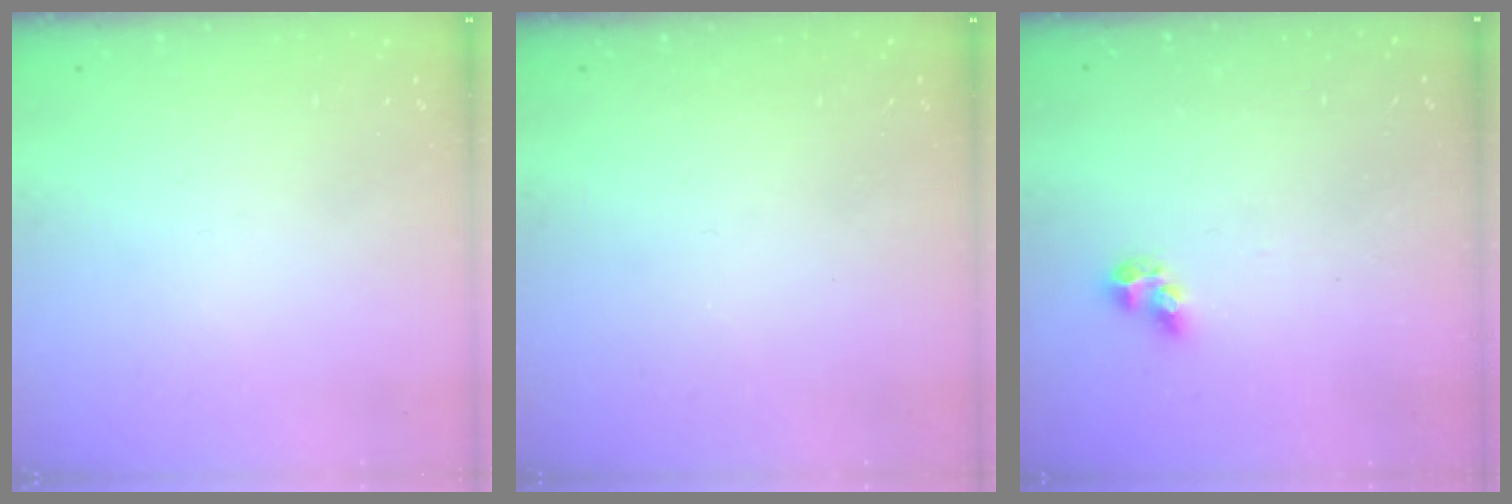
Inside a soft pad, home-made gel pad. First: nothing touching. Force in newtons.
{"total": 0.0}
{"total": 5.0, "press": 5.0, "slide": 0.1}